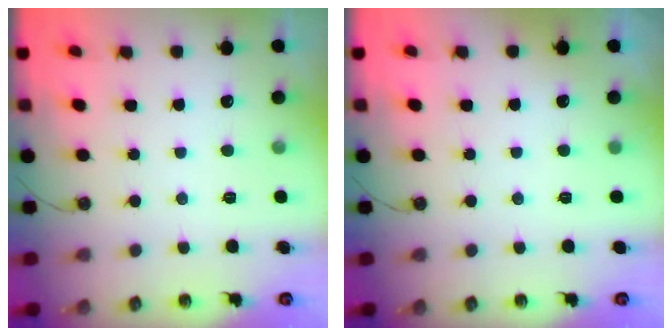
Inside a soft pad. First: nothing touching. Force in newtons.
{"total": 1.7, "press": 0.4, "slide": 1.6}